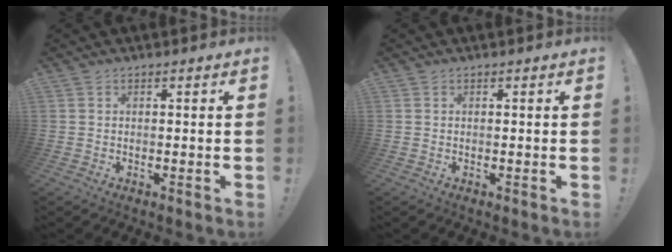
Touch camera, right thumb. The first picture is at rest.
{"total": 0.0}